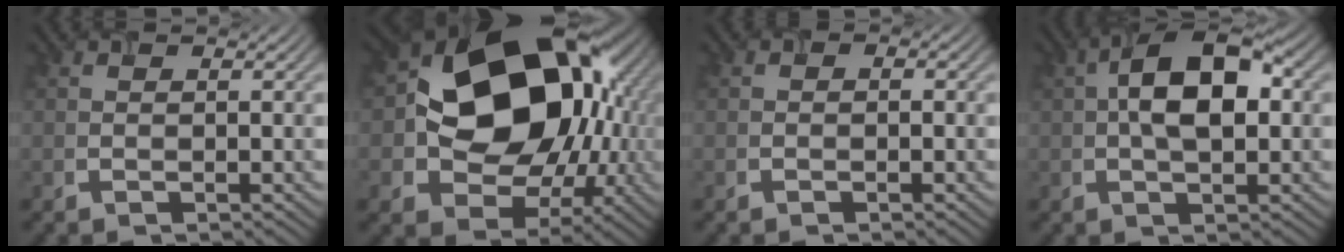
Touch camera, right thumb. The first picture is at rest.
{"total": 17.4, "force": [1.7, 13.2, 11.3], "torque": [-0.163, -0.017, 0.040]}
{"total": 0.7, "force": [-0.4, 0.5, 0.3], "torque": [-0.007, -0.001, -0.010]}
{"total": 9.2, "force": [1.2, 4.7, 7.9], "torque": [-0.142, 0.016, 0.013]}